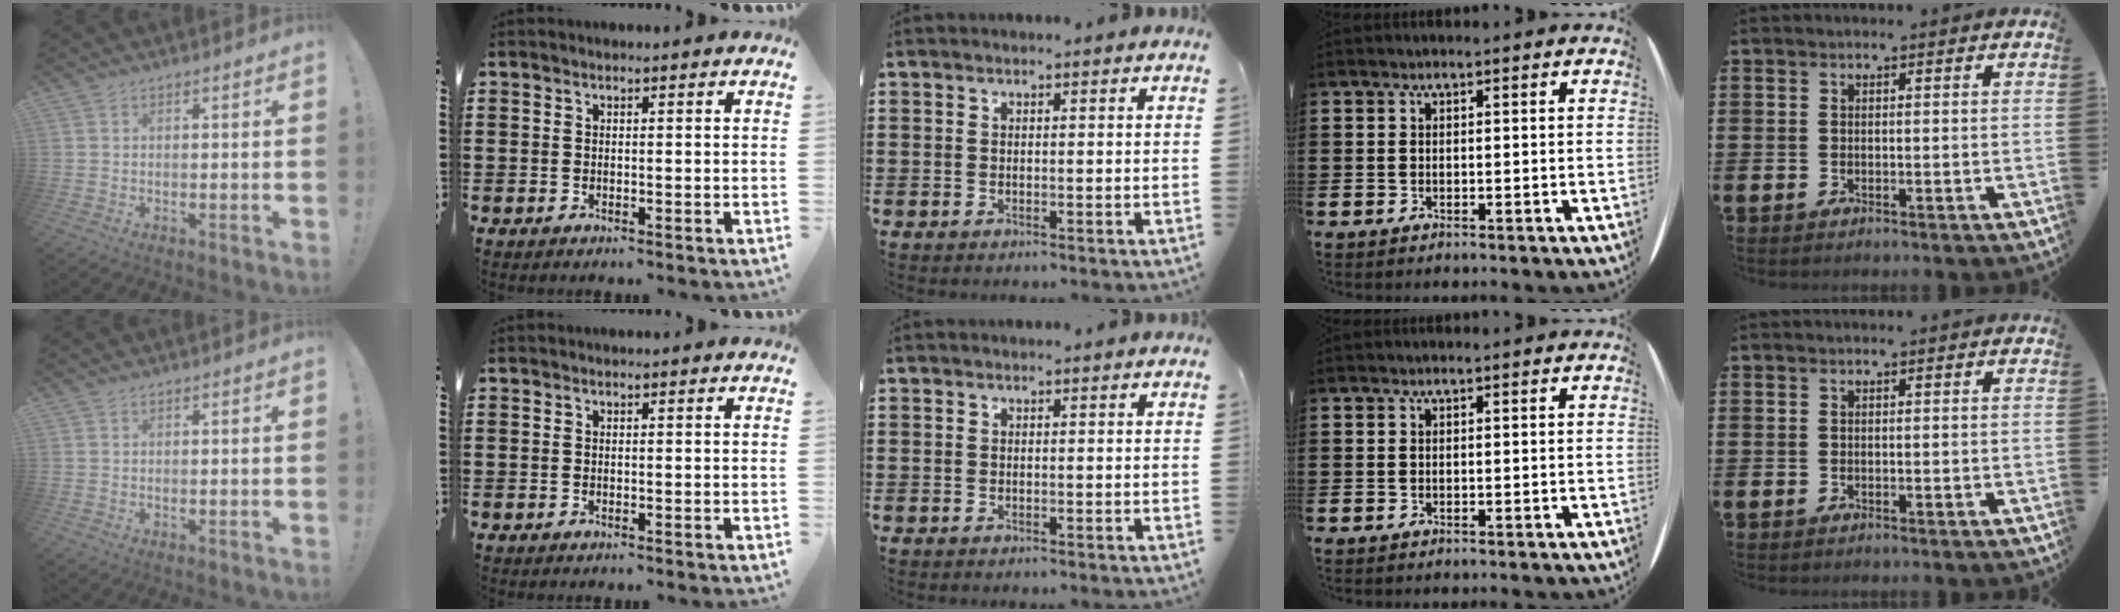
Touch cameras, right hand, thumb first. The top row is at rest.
{}